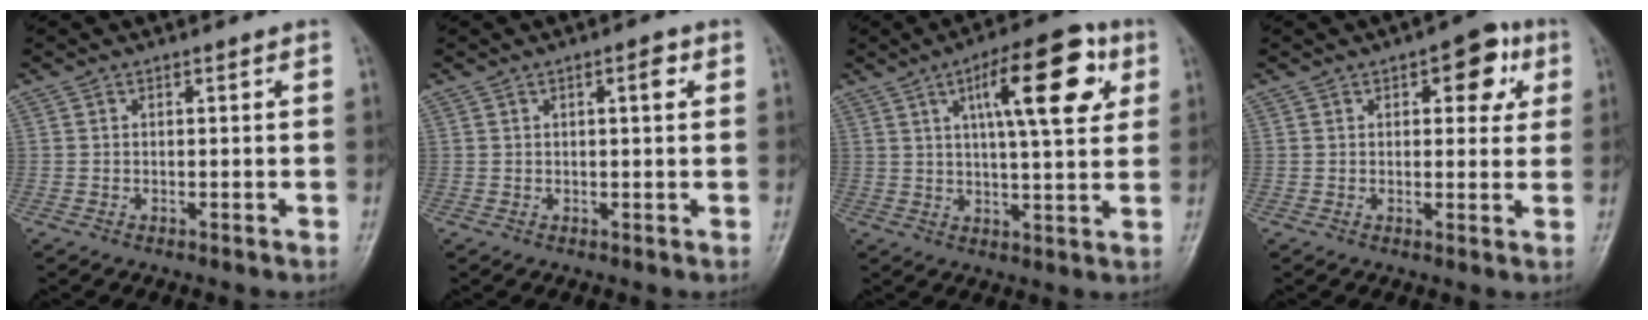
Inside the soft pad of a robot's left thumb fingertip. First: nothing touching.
{"total": 2.6, "force": [0.9, 0.8, 2.3], "torque": [-0.032, 0.002, 0.011]}
{"total": 15.3, "force": [5.7, 4.9, 13.3], "torque": [-0.171, -0.006, 0.076]}
{"total": 7.9, "force": [3.1, 3.9, 6.0], "torque": [-0.039, -0.002, 0.030]}